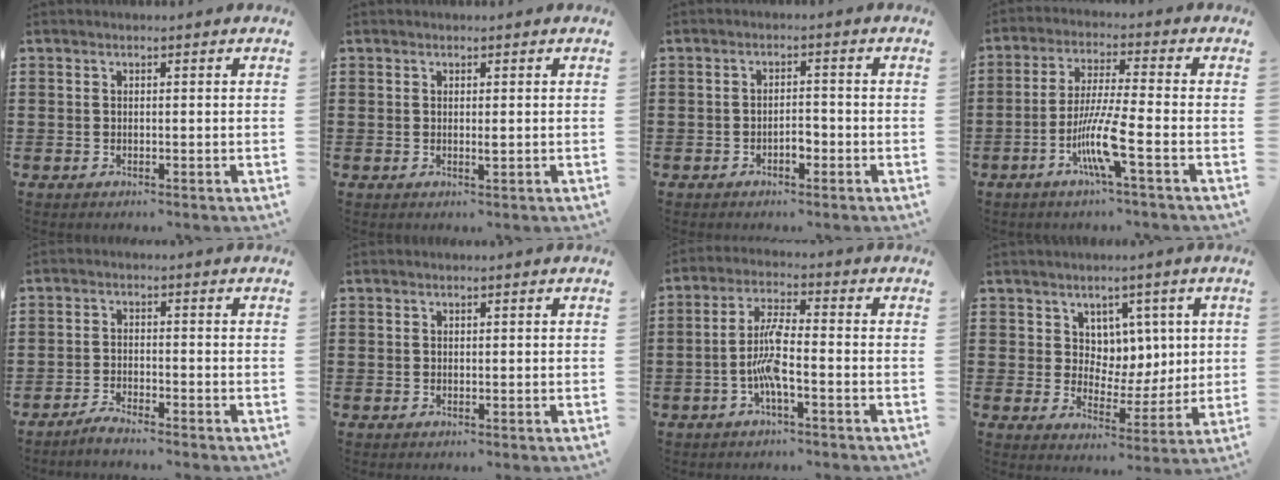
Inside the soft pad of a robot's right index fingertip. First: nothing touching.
{"total": 0.9, "force": [0.0, 0.1, 0.9], "torque": [-0.017, 0.000, 0.000]}
{"total": 2.5, "force": [-1.2, 1.0, 1.9], "torque": [-0.037, 0.003, -0.023]}
{"total": 8.9, "force": [-3.7, 0.4, 8.0], "torque": [-0.166, -0.015, -0.073]}
{"total": 2.4, "force": [-2.3, 0.0, 0.4], "torque": [-0.011, 0.005, -0.047]}
{"total": 0.0}
{"total": 6.7, "force": [-2.2, 1.5, 6.2], "torque": [-0.142, -0.007, -0.048]}
{"total": 6.4, "force": [3.4, 5.1, 1.8], "torque": [-0.051, -0.007, 0.062]}